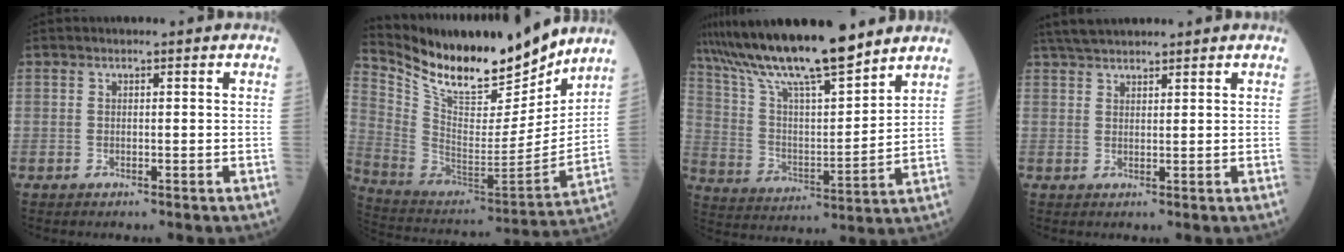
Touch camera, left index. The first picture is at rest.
{"total": 22.3, "force": [18.9, 5.3, 10.5], "torque": [-0.201, -0.028, 0.323]}
{"total": 18.1, "force": [15.1, 1.9, 9.7], "torque": [-0.176, 0.010, 0.275]}
{"total": 5.8, "force": [5.2, 0.8, 2.4], "torque": [-0.045, 0.033, 0.097]}